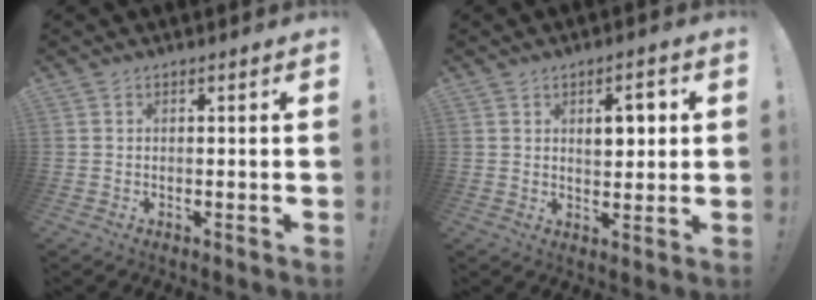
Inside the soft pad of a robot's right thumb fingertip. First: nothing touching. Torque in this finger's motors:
{"motor_torque": [0.19, 0.23, -0.01, 0.03, 0.00]}